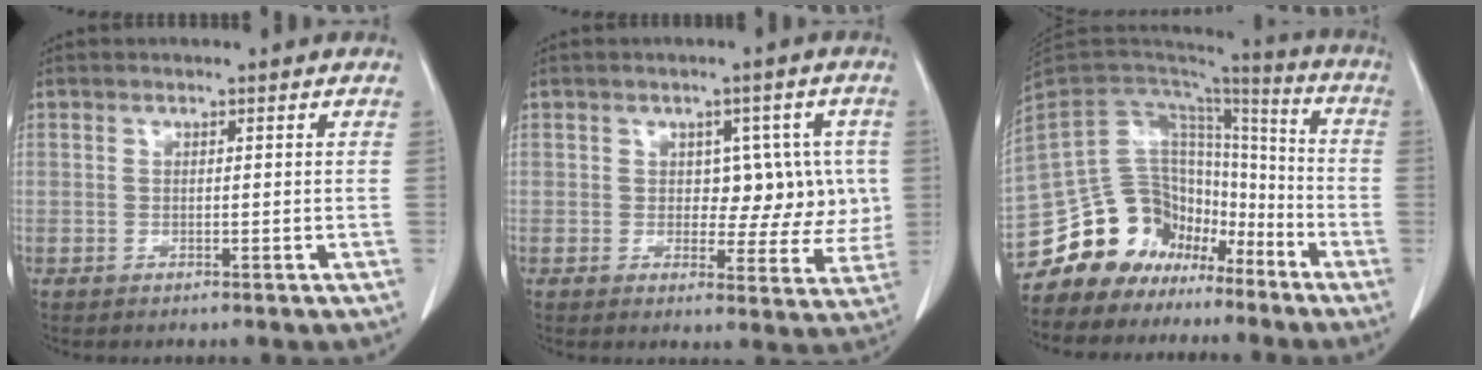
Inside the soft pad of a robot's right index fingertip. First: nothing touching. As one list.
[{"total": 7.4, "force": [0.8, 4.7, 5.7], "torque": [-0.048, 0.017, 0.018]}, {"total": 17.3, "force": [-11.9, 11.5, 5.0], "torque": [-0.102, 0.087, -0.200]}]